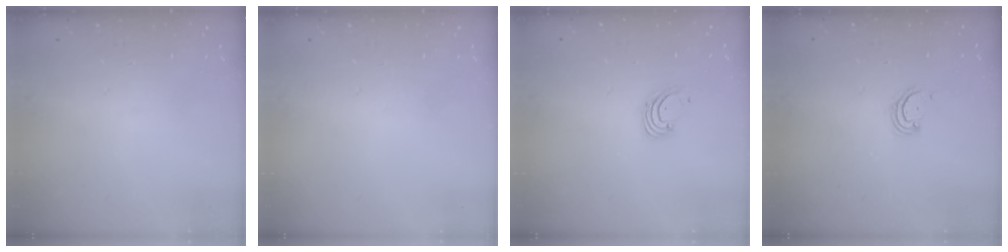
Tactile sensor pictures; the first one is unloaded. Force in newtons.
{"total": 0.0}
{"total": 1.6, "press": 1.6, "slide": 0.1}
{"total": 3.3, "press": 3.3, "slide": 0.5}